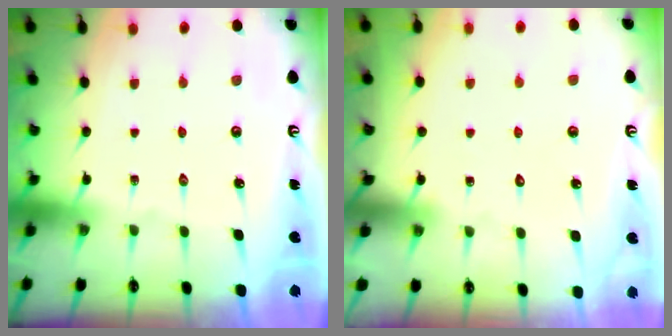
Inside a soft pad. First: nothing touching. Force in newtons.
{"total": 3.1, "press": 3.1, "slide": 0.2}